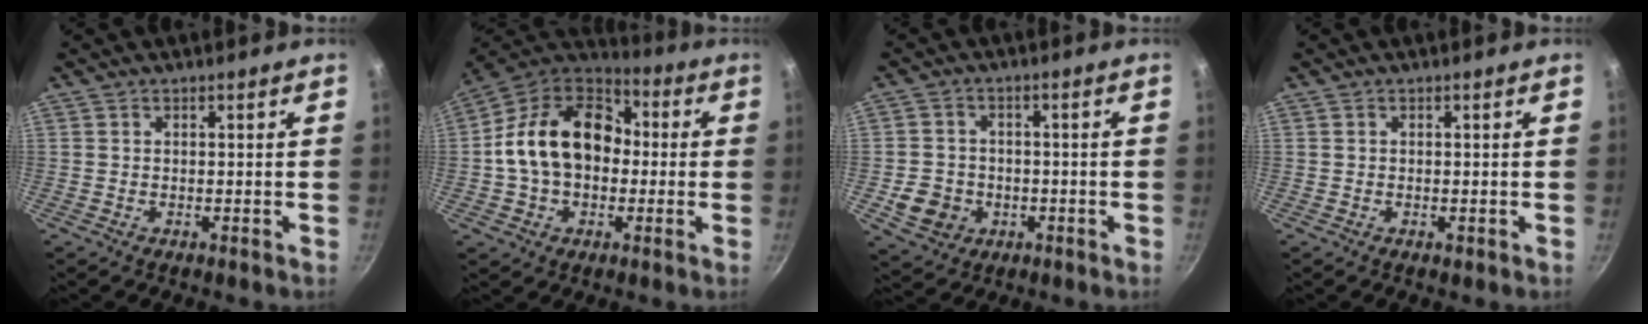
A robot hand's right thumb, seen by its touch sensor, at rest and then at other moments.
{"total": 19.7, "force": [0.4, 14.3, 13.5], "torque": [-0.207, 0.046, -0.006]}
{"total": 7.6, "force": [-1.9, 6.6, 3.2], "torque": [-0.043, 0.019, -0.025]}
{"total": 0.7, "force": [-0.1, 0.4, 0.5], "torque": [-0.005, 0.001, -0.002]}